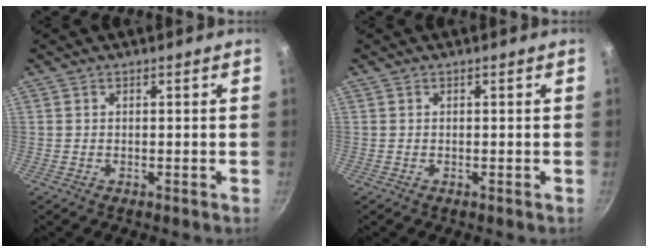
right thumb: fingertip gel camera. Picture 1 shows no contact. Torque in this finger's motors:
{"motor_torque": [-0.06, -0.06, 0.14, 0.02, 0.00]}